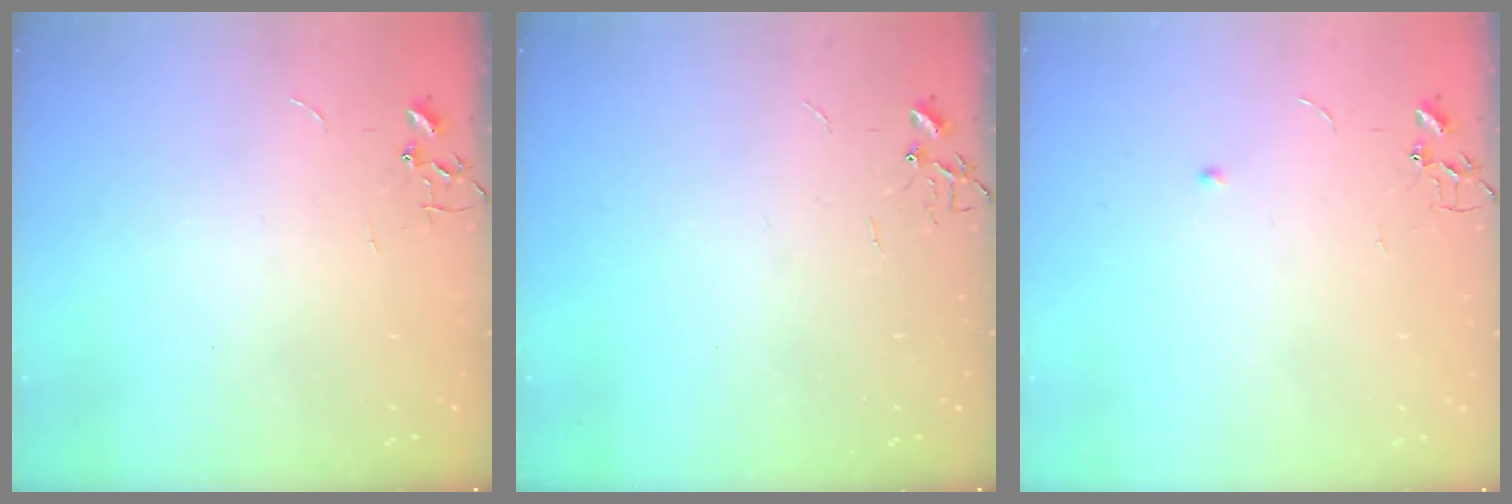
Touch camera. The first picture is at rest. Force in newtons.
{"total": 0.0}
{"total": 3.6, "press": 3.5, "slide": 0.5}